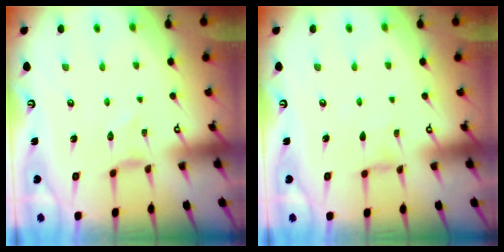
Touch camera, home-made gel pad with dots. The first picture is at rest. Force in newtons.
{"total": 1.7, "press": 1.7, "slide": 0.3}